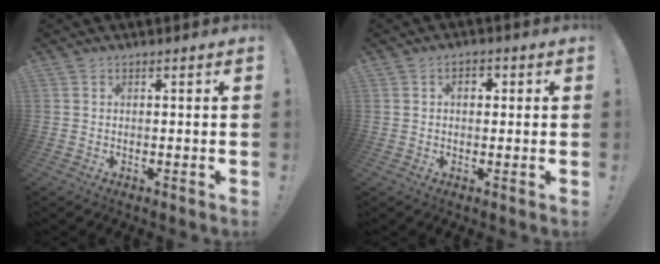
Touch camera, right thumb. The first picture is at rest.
{"total": 2.7, "force": [0.6, 1.7, 2.0], "torque": [-0.017, 0.000, 0.003]}